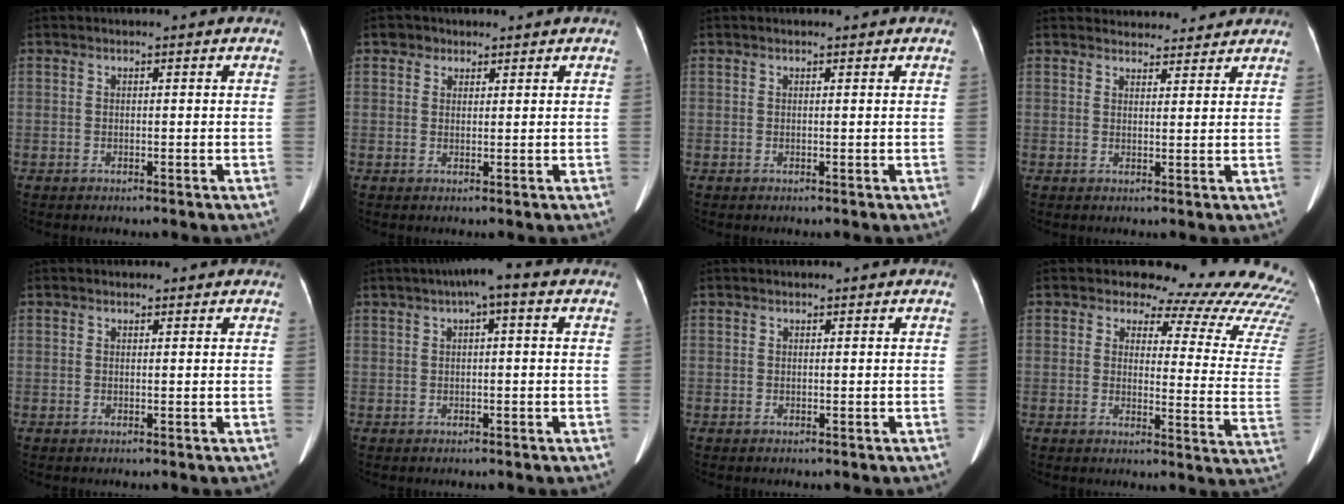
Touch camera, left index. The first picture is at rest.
{"total": 1.3, "force": [0.6, 1.2, -0.1], "torque": [0.005, -0.003, 0.010]}
{"total": 1.0, "force": [0.9, 0.0, 0.3], "torque": [-0.008, -0.005, 0.009]}
{"total": 7.8, "force": [7.4, 2.2, 0.8], "torque": [0.010, 0.008, 0.082]}
{"total": 1.2, "force": [1.0, 0.5, 0.2], "torque": [-0.005, -0.002, 0.009]}
{"total": 4.3, "force": [1.7, 0.4, 4.0], "torque": [-0.056, 0.025, 0.025]}
{"total": 0.6, "force": [0.3, 0.5, -0.1], "torque": [0.003, 0.008, 0.005]}
{"total": 20.1, "force": [19.1, 6.0, 2.4], "torque": [0.018, -0.134, 0.170]}